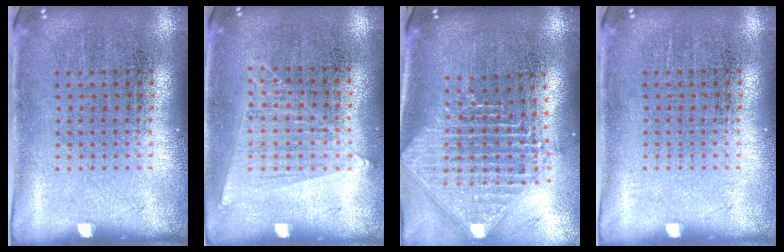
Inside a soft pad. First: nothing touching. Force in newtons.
{"total": 1.1, "press": 1.0, "slide": 0.4}
{"total": 2.4, "press": 1.8, "slide": 1.5}
{"total": 0.0}